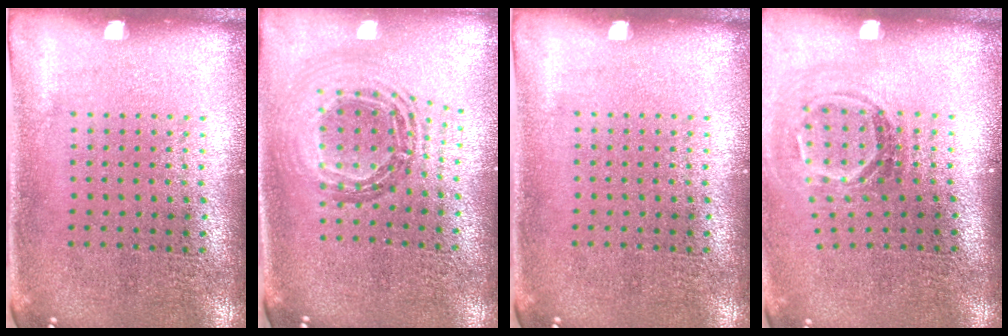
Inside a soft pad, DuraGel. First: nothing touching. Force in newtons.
{"total": 0.9, "press": 0.9, "slide": 0.2}
{"total": 0.0}
{"total": 1.7, "press": 1.2, "slide": 1.3}